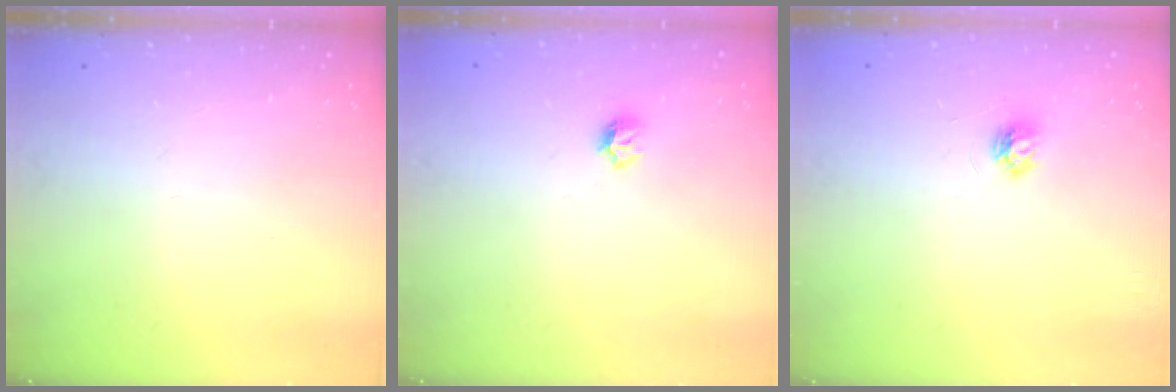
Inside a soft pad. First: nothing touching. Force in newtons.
{"total": 5.5, "press": 5.4, "slide": 0.7}
{"total": 3.7, "press": 3.7, "slide": 0.5}